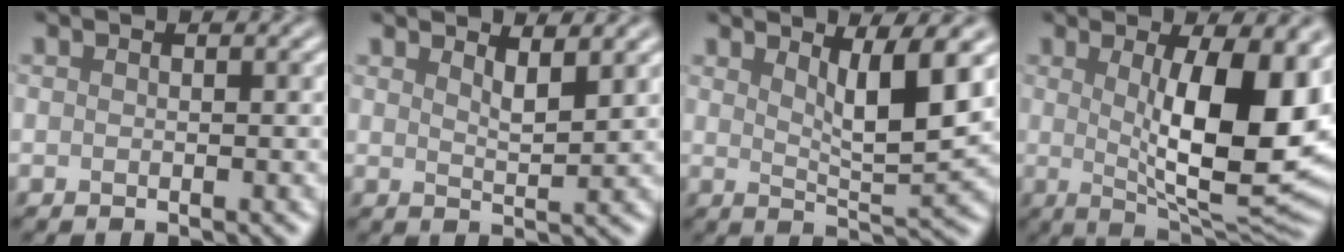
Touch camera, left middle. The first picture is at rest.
{"total": 2.3, "force": [1.8, 0.5, 1.3], "torque": [-0.016, -0.003, 0.029]}
{"total": 5.0, "force": [2.3, 1.1, 4.3], "torque": [-0.065, -0.009, 0.039]}
{"total": 12.4, "force": [1.5, 3.9, 11.7], "torque": [-0.159, -0.016, 0.029]}